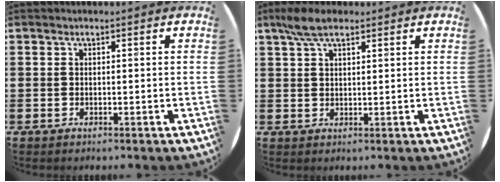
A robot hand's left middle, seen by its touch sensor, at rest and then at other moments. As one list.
[{"total": 4.6, "force": [3.2, 1.9, 2.6], "torque": [-0.059, 0.005, 0.060]}]